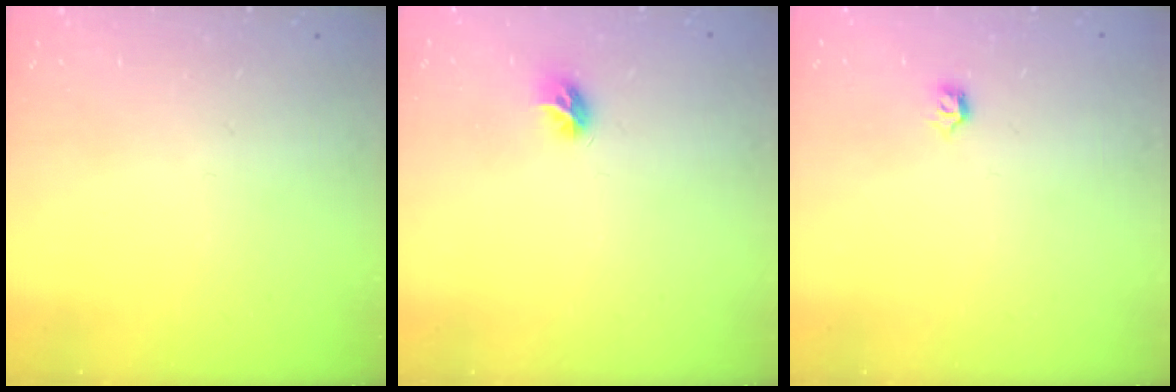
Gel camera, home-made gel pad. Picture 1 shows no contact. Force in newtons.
{"total": 5.8, "press": 5.8, "slide": 0.5}
{"total": 3.4, "press": 3.3, "slide": 0.7}